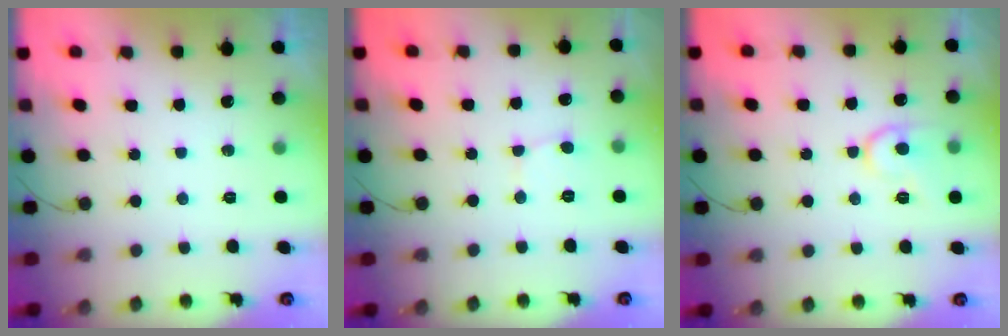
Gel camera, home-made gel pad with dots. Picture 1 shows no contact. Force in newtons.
{"total": 2.8, "press": 2.8, "slide": 0.3}
{"total": 11.2, "press": 11.2, "slide": 0.9}